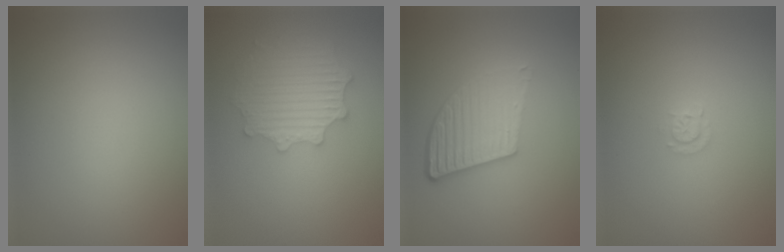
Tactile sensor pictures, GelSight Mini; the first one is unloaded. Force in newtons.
{"total": 4.5, "press": 3.8, "slide": 2.4}
{"total": 5.1, "press": 3.7, "slide": 3.6}
{"total": 1.1, "press": 1.1, "slide": 0.2}